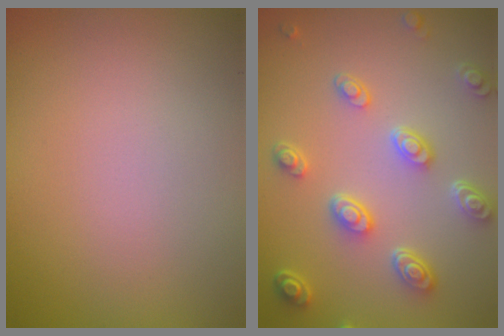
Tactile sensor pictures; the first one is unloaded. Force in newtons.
{"total": 4.7, "press": 3.7, "slide": 2.9}